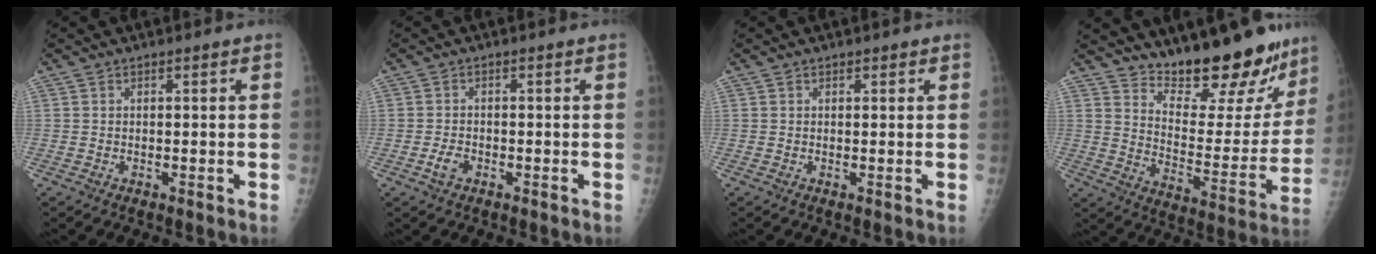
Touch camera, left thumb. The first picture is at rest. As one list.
[{"total": 2.3, "force": [-1.1, 1.5, 1.4], "torque": [-0.028, 0.005, -0.021]}, {"total": 1.0, "force": [0.6, 0.6, 0.4], "torque": [0.005, -0.003, 0.005]}, {"total": 21.4, "force": [18.2, 6.7, 9.2], "torque": [-0.086, -0.131, 0.259]}]